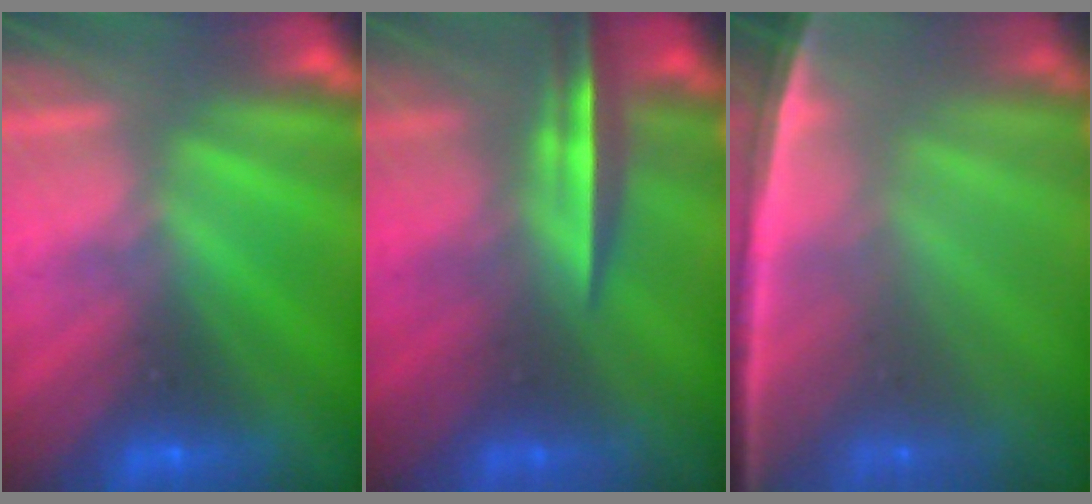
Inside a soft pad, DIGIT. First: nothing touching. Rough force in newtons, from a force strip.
{"total": 4.4}
{"total": 5.8}